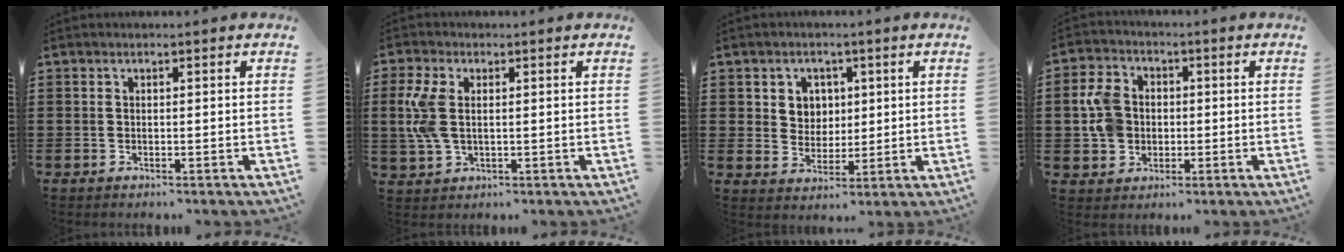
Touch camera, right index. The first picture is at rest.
{"total": 6.4, "force": [0.5, 3.6, 5.3], "torque": [-0.141, -0.002, 0.001]}
{"total": 4.3, "force": [1.4, 3.9, 1.1], "torque": [-0.032, 0.010, 0.021]}
{"total": 6.7, "force": [0.1, 5.6, 3.6], "torque": [-0.105, 0.011, -0.002]}